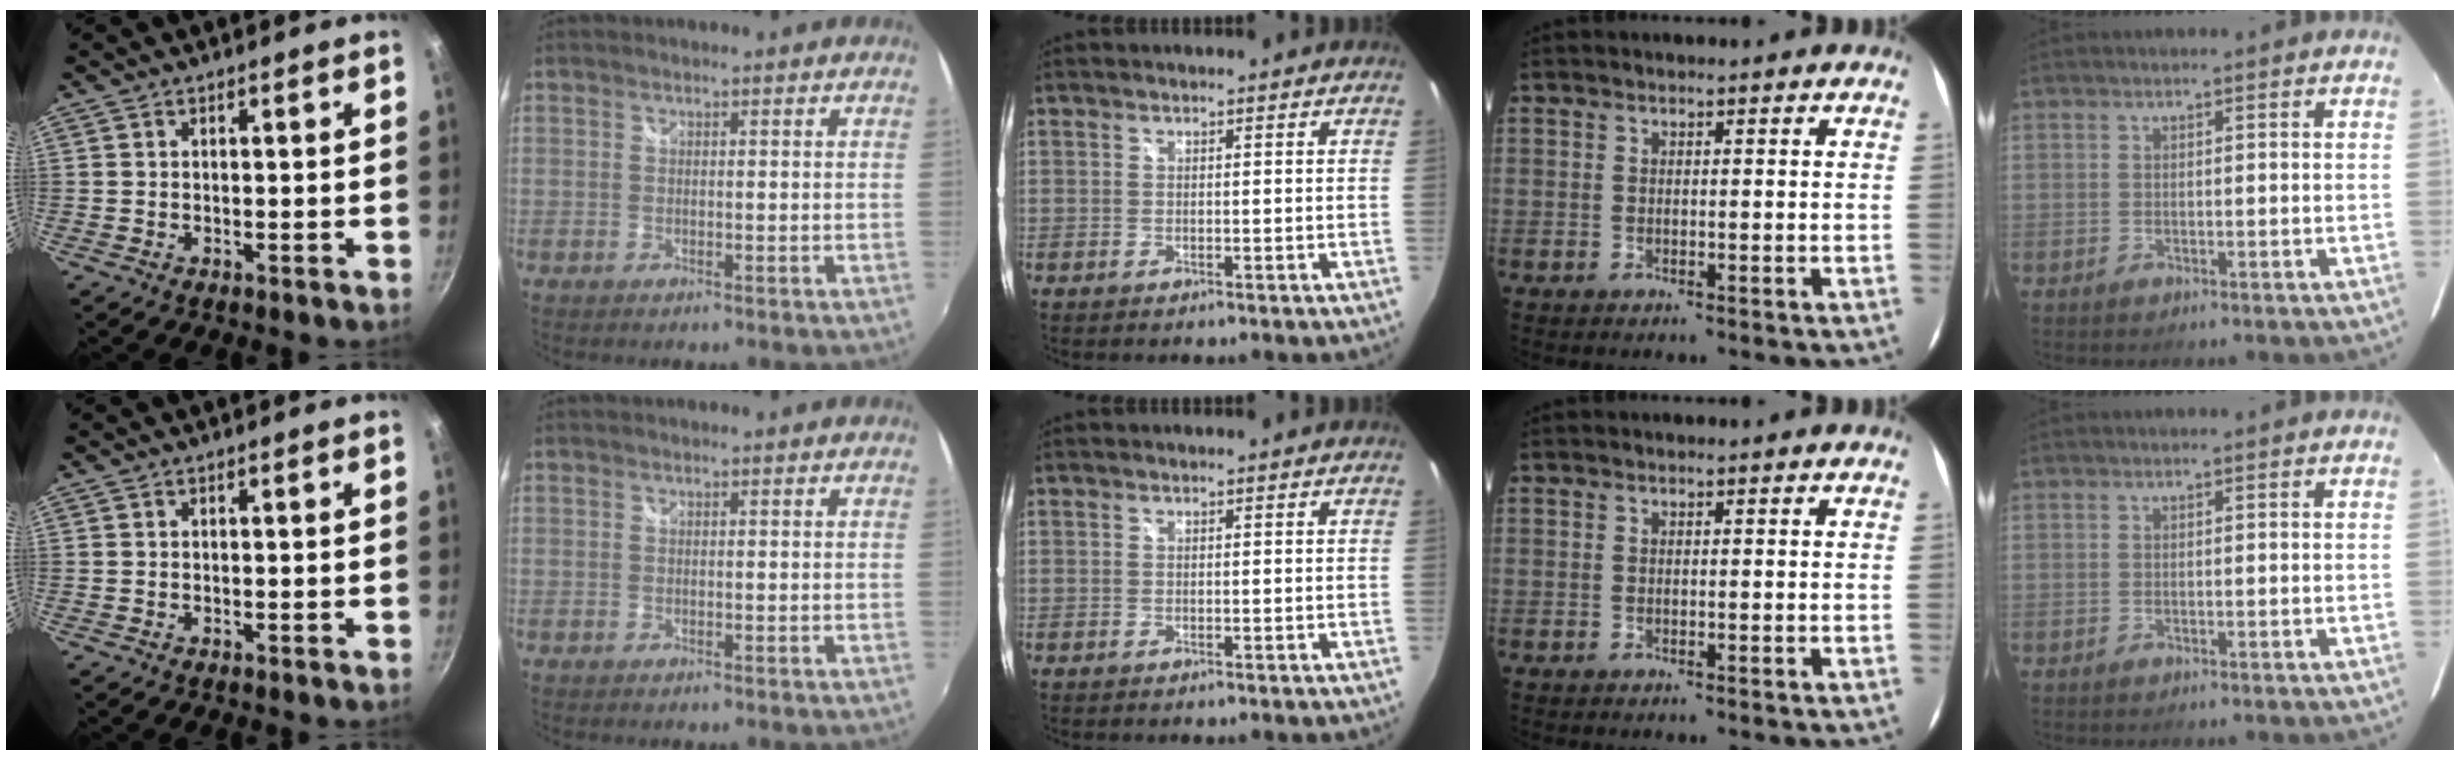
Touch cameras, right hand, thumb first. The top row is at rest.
{}